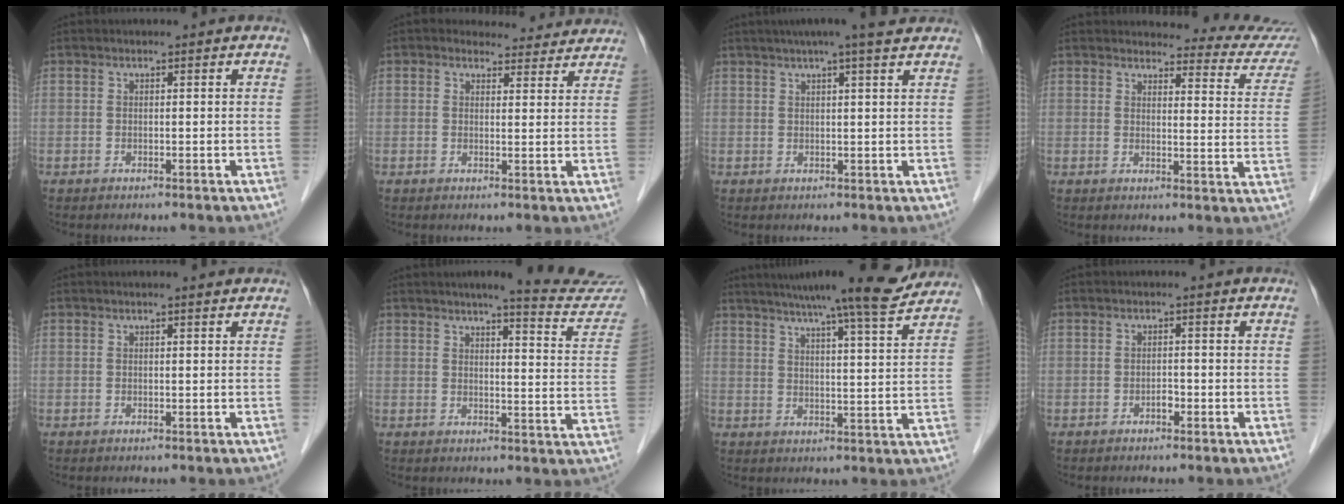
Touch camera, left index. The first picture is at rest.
{"total": 7.5, "force": [6.9, 2.8, 0.6], "torque": [0.014, 0.008, 0.063]}
{"total": 8.9, "force": [7.3, 0.2, 5.2], "torque": [-0.078, 0.028, 0.088]}
{"total": 14.7, "force": [14.4, 2.1, 2.1], "torque": [0.013, -0.081, 0.125]}
{"total": 1.0, "force": [0.8, 0.0, 0.6], "torque": [-0.013, 0.007, 0.014]}
{"total": 13.6, "force": [12.7, 0.3, 4.8], "torque": [-0.048, -0.058, 0.131]}
{"total": 15.9, "force": [13.9, 0.0, 7.8], "torque": [-0.119, -0.001, 0.183]}
{"total": 1.1, "force": [-0.7, 0.5, 0.6], "torque": [-0.010, 0.003, -0.011]}